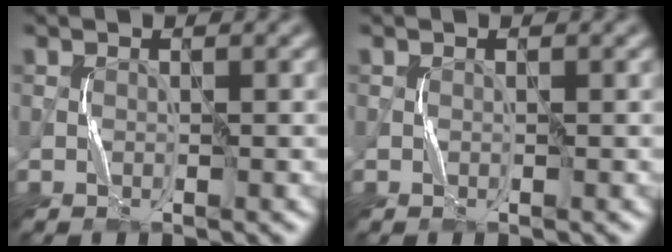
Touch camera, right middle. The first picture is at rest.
{"total": 0.0}